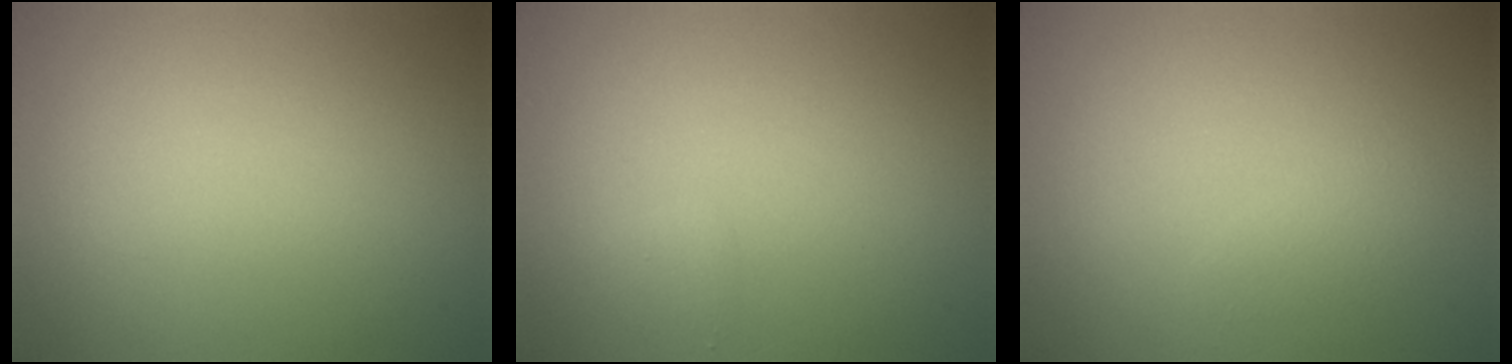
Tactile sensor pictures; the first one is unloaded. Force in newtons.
{"total": 0.7, "press": 0.7, "slide": 0.0}
{"total": 1.2, "press": 1.2, "slide": 0.1}